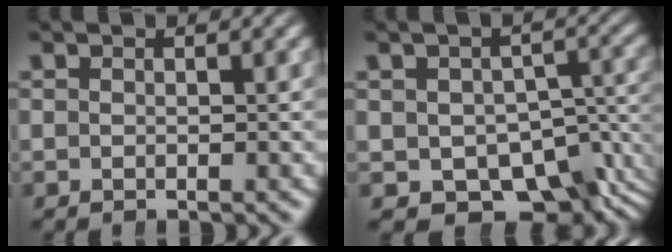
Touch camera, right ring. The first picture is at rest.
{"total": 12.8, "force": [-5.0, 9.5, 7.0], "torque": [-0.106, -0.060, -0.050]}